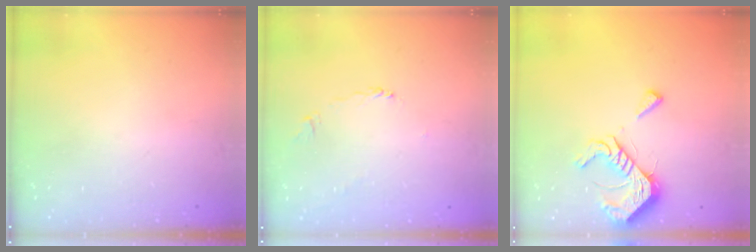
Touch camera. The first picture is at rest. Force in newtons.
{"total": 2.3, "press": 2.3, "slide": 0.3}
{"total": 12.2, "press": 12.2, "slide": 0.5}